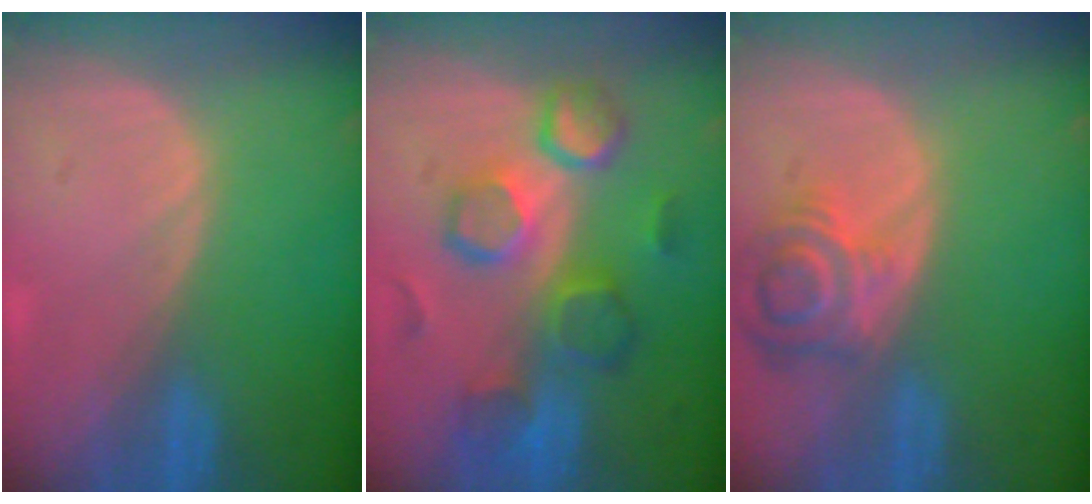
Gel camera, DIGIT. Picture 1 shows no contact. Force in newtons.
{"total": 10.0, "press": 9.3, "slide": 3.6}
{"total": 6.9, "press": 6.4, "slide": 2.7}